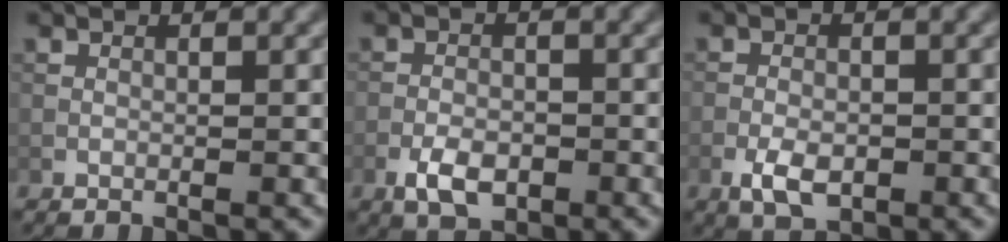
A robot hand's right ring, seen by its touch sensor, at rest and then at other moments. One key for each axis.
{"total": 3.3, "fx": -1.7, "fy": 1.8, "fz": 2.2, "tx": -0.039, "ty": -0.001, "tz": -0.033}
{"total": 3.3, "fx": -1.5, "fy": 1.7, "fz": 2.3, "tx": -0.042, "ty": -0.002, "tz": -0.029}